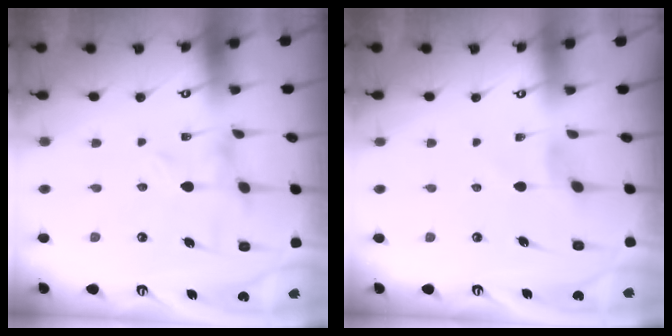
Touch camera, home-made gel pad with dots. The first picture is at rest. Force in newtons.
{"total": 1.2, "press": 1.2, "slide": 0.3}